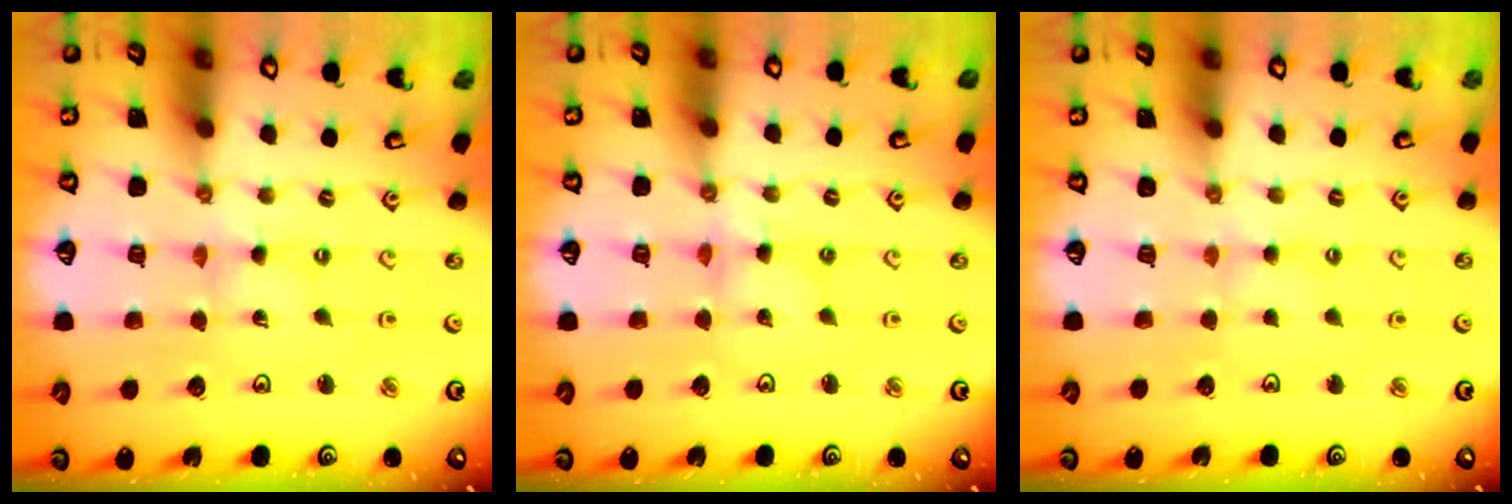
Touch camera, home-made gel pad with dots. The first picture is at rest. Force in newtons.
{"total": 2.7, "press": 2.7, "slide": 0.2}
{"total": 2.1, "press": 2.0, "slide": 0.4}